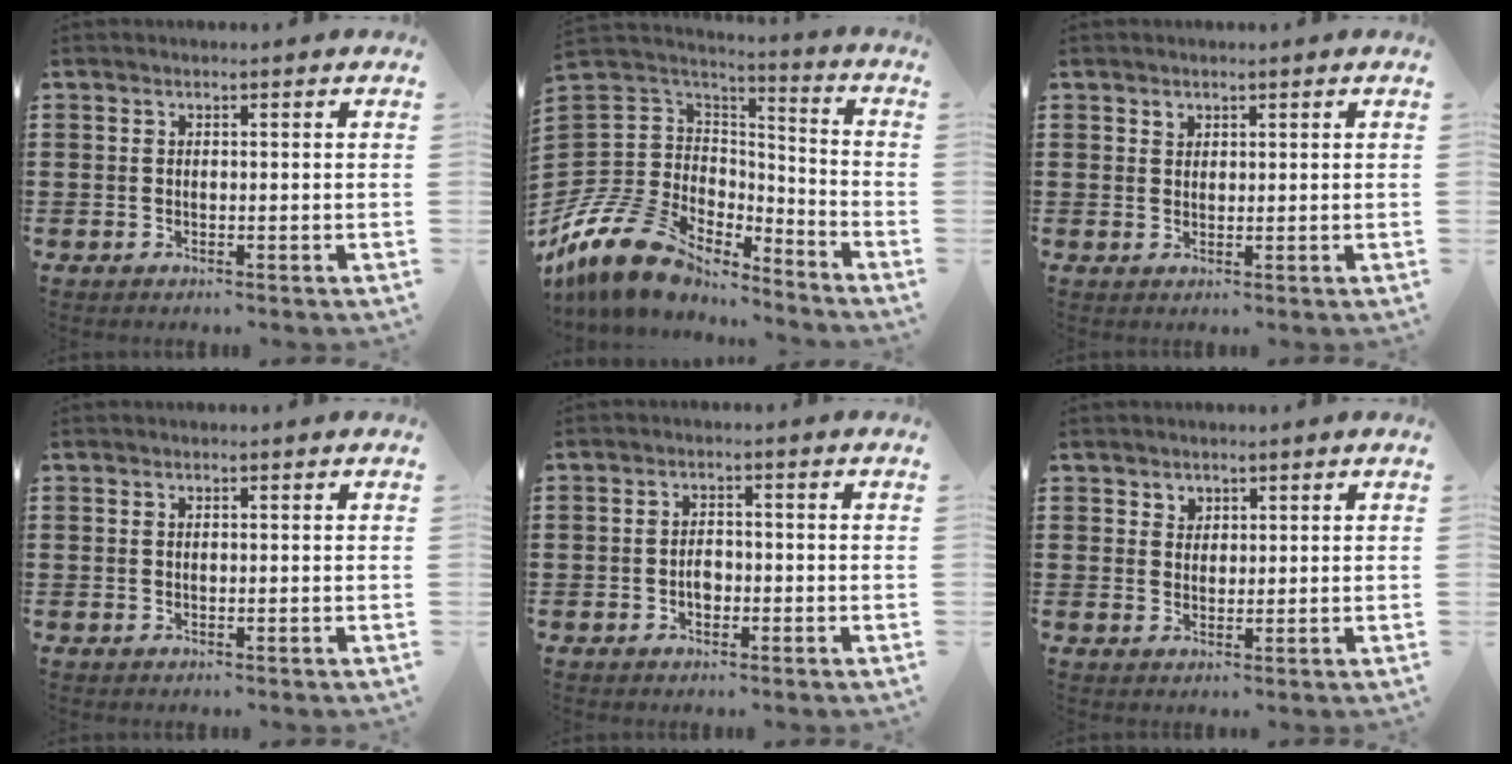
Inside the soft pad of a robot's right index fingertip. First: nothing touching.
{"total": 13.7, "force": [-9.5, 7.8, 5.9], "torque": [-0.164, 0.018, -0.178]}
{"total": 1.0, "force": [0.7, 0.6, 0.3], "torque": [-0.008, -0.001, 0.016]}
{"total": 0.0}
{"total": 2.3, "force": [-0.7, 1.4, 1.6], "torque": [-0.024, -0.002, -0.014]}
{"total": 1.9, "force": [1.5, 1.2, 0.0], "torque": [-0.006, 0.005, 0.029]}